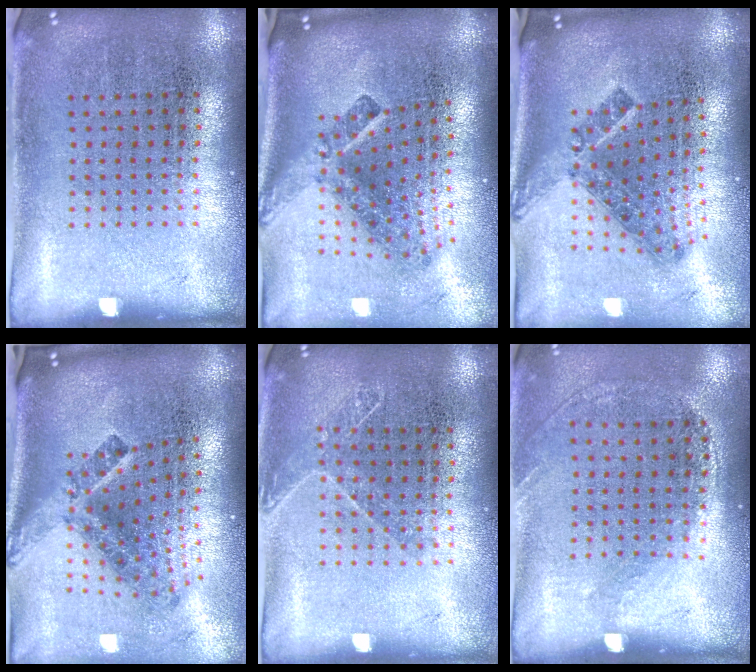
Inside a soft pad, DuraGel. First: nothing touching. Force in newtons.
{"total": 2.9, "press": 1.7, "slide": 2.3}
{"total": 1.5, "press": 1.1, "slide": 1.0}
{"total": 2.9, "press": 1.7, "slide": 2.4}
{"total": 1.1, "press": 0.9, "slide": 0.5}
{"total": 1.2, "press": 0.9, "slide": 0.9}